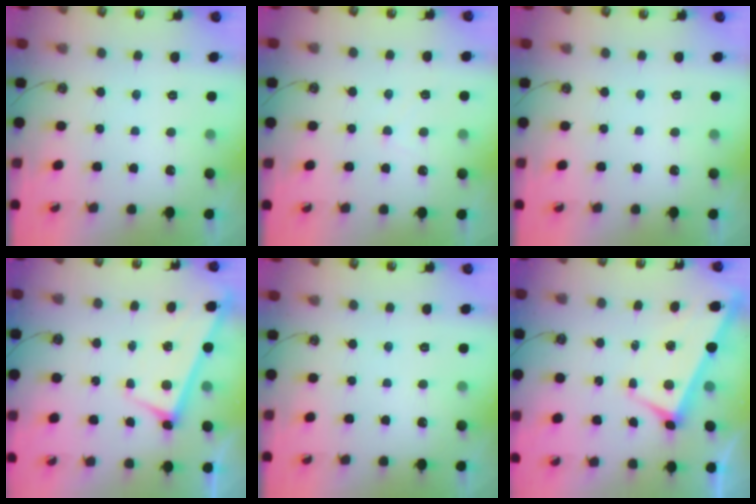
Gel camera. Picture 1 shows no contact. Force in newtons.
{"total": 0.7, "press": 0.7, "slide": 0.2}
{"total": 0.0}
{"total": 2.8, "press": 2.8, "slide": 0.4}
{"total": 0.0}
{"total": 2.9, "press": 2.8, "slide": 0.9}